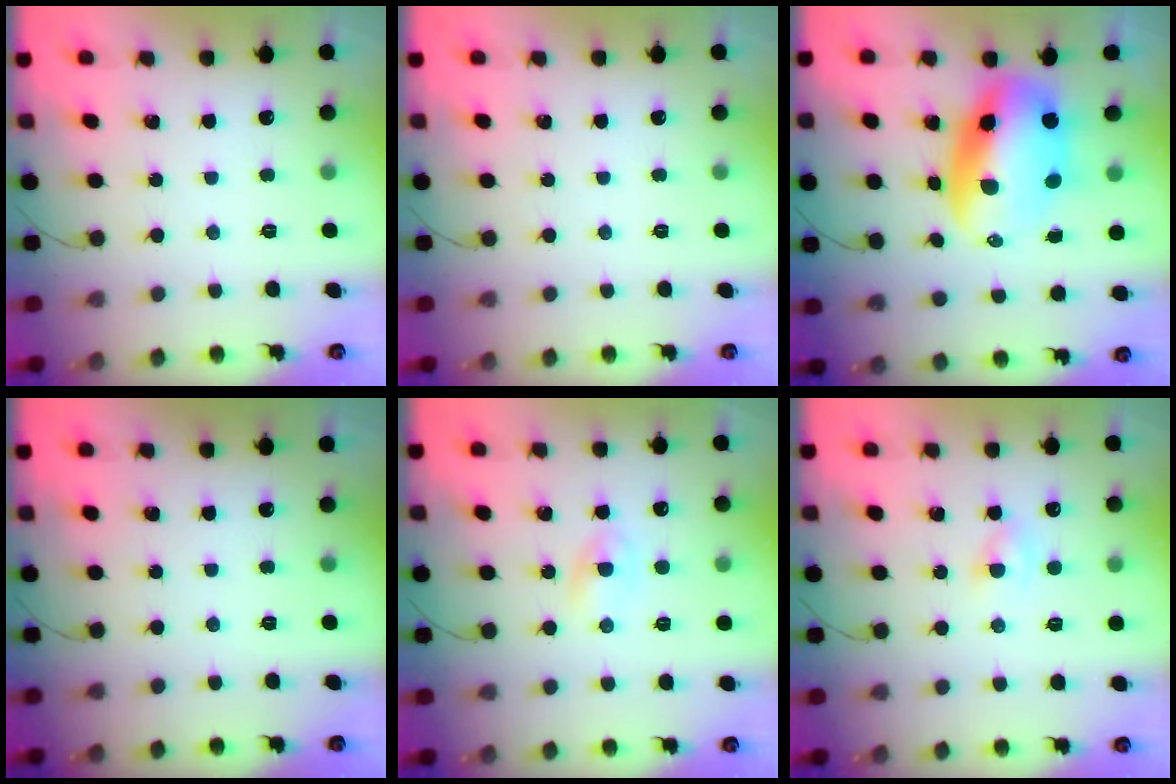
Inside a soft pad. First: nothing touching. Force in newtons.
{"total": 0.0}
{"total": 12.5, "press": 12.1, "slide": 3.2}
{"total": 0.0}
{"total": 2.2, "press": 2.0, "slide": 0.9}
{"total": 1.4, "press": 1.1, "slide": 0.8}